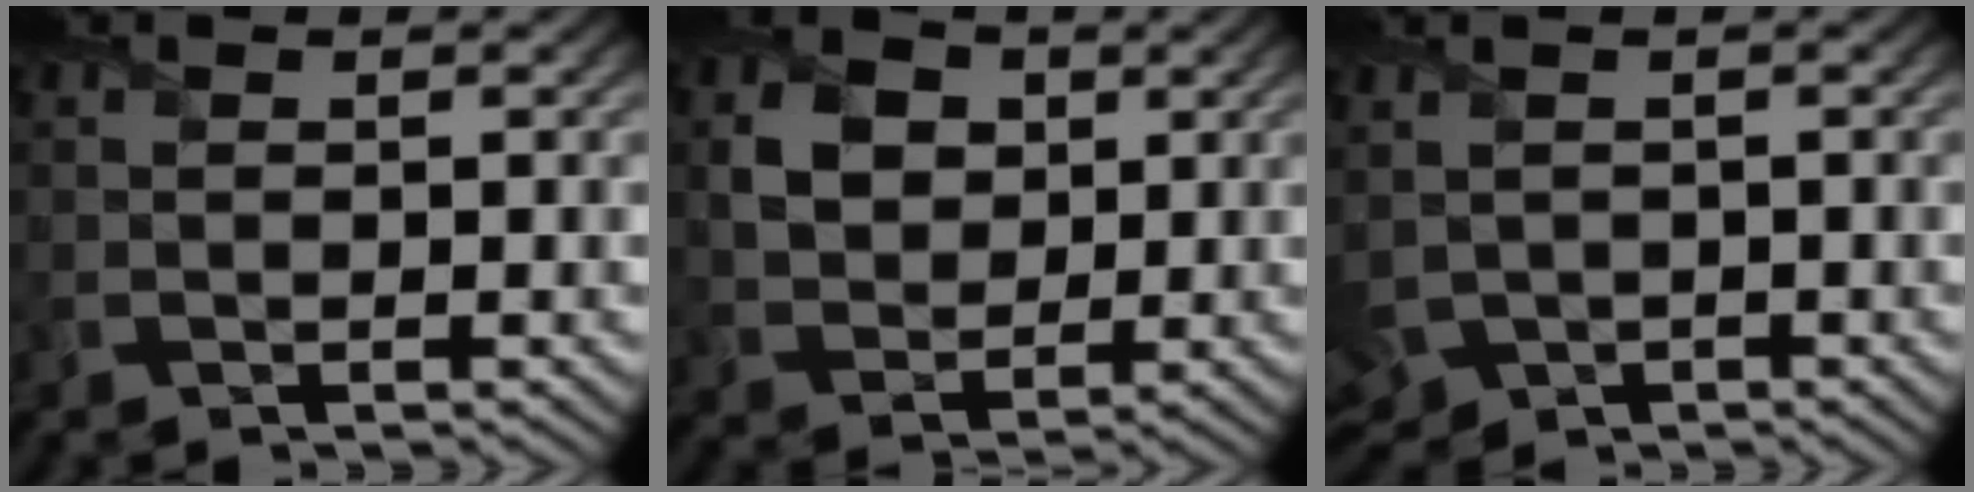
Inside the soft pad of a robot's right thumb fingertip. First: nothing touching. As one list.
[{"total": 5.5, "force": [1.6, 4.4, 2.9], "torque": [-0.073, 0.004, 0.024]}, {"total": 4.9, "force": [-1.2, 3.4, 3.4], "torque": [-0.097, -0.025, -0.014]}]